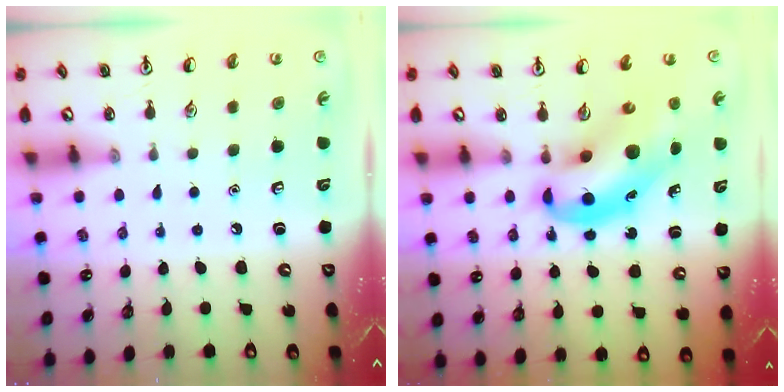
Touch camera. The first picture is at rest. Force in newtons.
{"total": 10.0, "press": 9.6, "slide": 2.8}